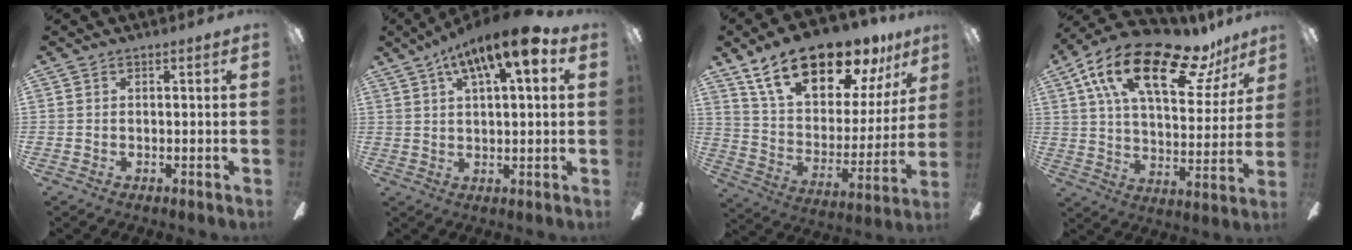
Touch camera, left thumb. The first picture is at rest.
{"total": 12.9, "force": [7.2, 3.3, 10.2], "torque": [-0.169, -0.026, 0.117]}
{"total": 22.3, "force": [16.2, 9.6, 11.9], "torque": [-0.205, -0.102, 0.284]}
{"total": 23.8, "force": [14.4, 9.5, 16.4], "torque": [-0.276, -0.068, 0.239]}